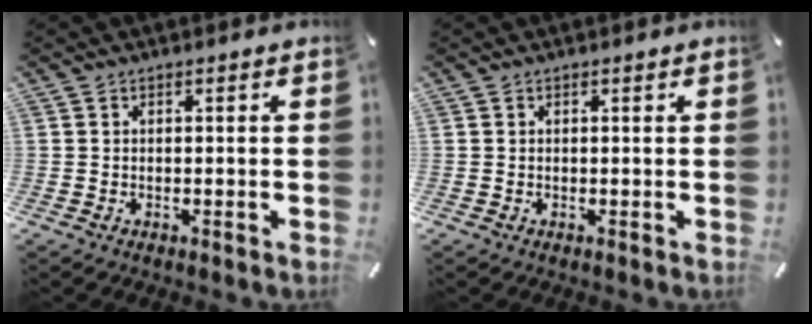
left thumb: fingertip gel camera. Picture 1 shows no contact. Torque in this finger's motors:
{"motor_torque": [-0.30, -0.22, 0.13, -0.07, 0.00]}